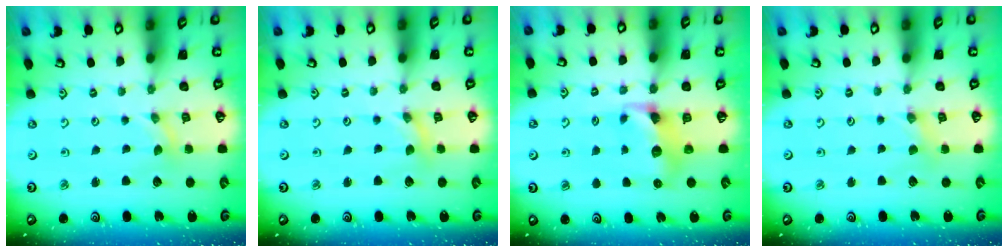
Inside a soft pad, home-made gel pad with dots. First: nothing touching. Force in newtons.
{"total": 0.0}
{"total": 7.1, "press": 7.1, "slide": 0.3}
{"total": 1.3, "press": 1.2, "slide": 0.3}